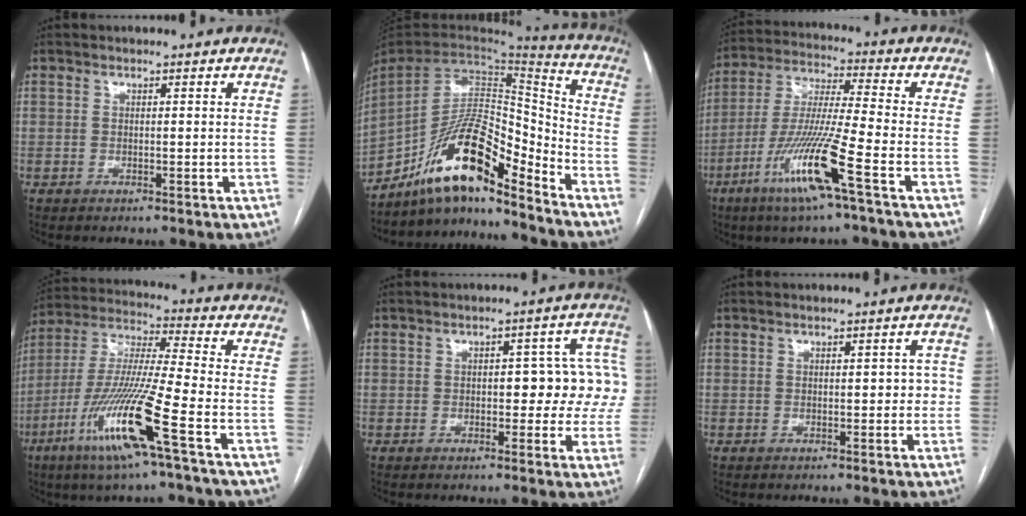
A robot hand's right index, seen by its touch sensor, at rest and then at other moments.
{"total": 15.8, "force": [-12.1, 2.9, 9.8], "torque": [-0.171, 0.026, -0.215]}
{"total": 14.1, "force": [-6.8, -0.8, 12.3], "torque": [-0.253, -0.021, -0.132]}
{"total": 16.3, "force": [-7.5, -0.6, 14.5], "torque": [-0.301, -0.024, -0.144]}
{"total": 9.5, "force": [0.3, 4.6, 8.4], "torque": [-0.076, 0.039, 0.005]}
{"total": 2.3, "force": [0.0, 1.3, 1.9], "torque": [-0.014, 0.015, 0.000]}